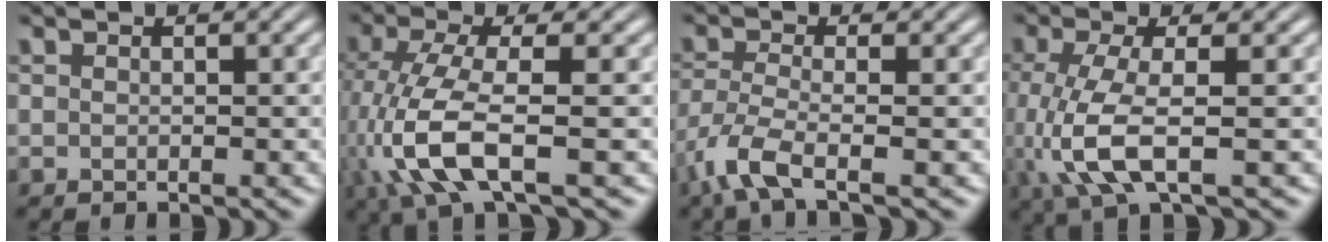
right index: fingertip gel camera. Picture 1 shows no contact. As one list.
[{"total": 7.3, "force": [-1.3, 3.3, 6.5], "torque": [-0.156, -0.027, -0.007]}, {"total": 4.0, "force": [-2.2, 1.5, 3.0], "torque": [-0.087, -0.035, -0.023]}, {"total": 6.0, "force": [-0.9, 2.5, 5.4], "torque": [-0.139, -0.024, 0.002]}]